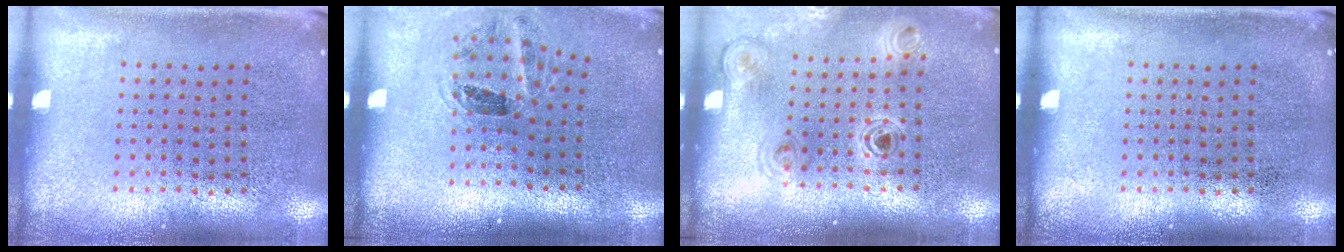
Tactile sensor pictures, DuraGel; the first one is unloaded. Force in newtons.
{"total": 1.2, "press": 1.0, "slide": 0.6}
{"total": 1.1, "press": 1.1, "slide": 0.2}
{"total": 0.0}